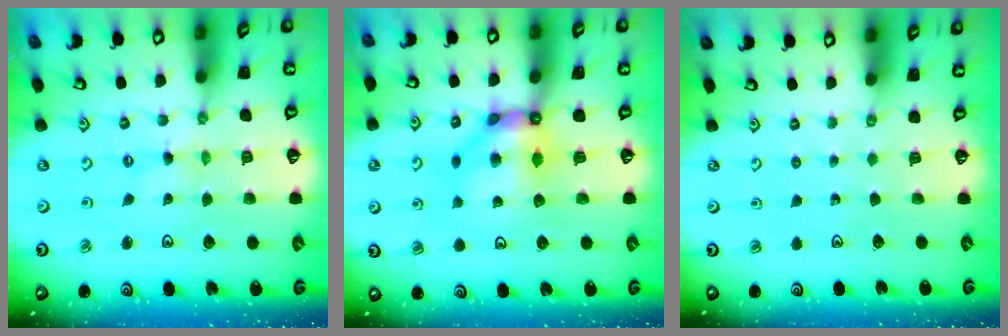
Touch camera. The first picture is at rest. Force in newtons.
{"total": 8.1, "press": 8.0, "slide": 0.9}
{"total": 0.0}